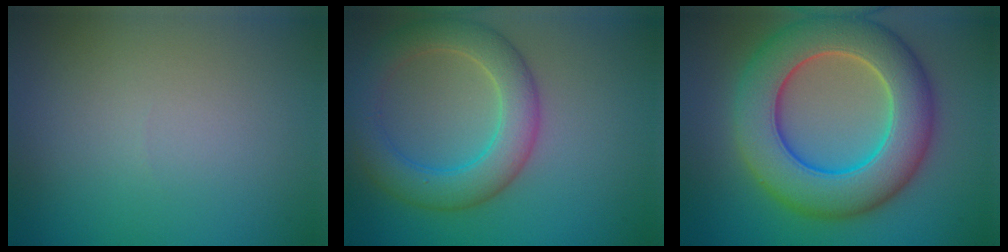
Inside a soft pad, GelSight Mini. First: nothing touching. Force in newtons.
{"total": 5.7, "press": 5.7, "slide": 0.2}
{"total": 10.6, "press": 10.6, "slide": 0.5}